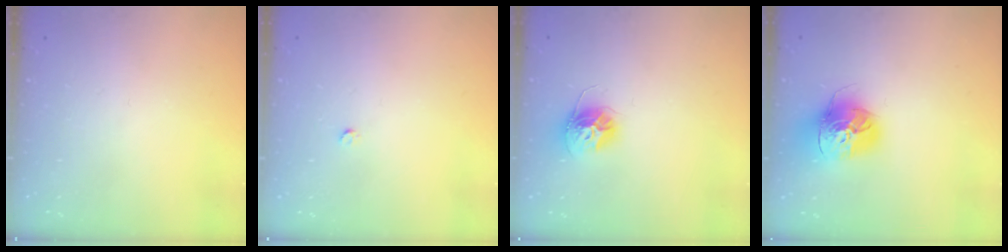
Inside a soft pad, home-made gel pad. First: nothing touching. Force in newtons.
{"total": 2.2, "press": 2.2, "slide": 0.3}
{"total": 11.4, "press": 11.3, "slide": 0.8}
{"total": 16.6, "press": 16.6, "slide": 1.6}